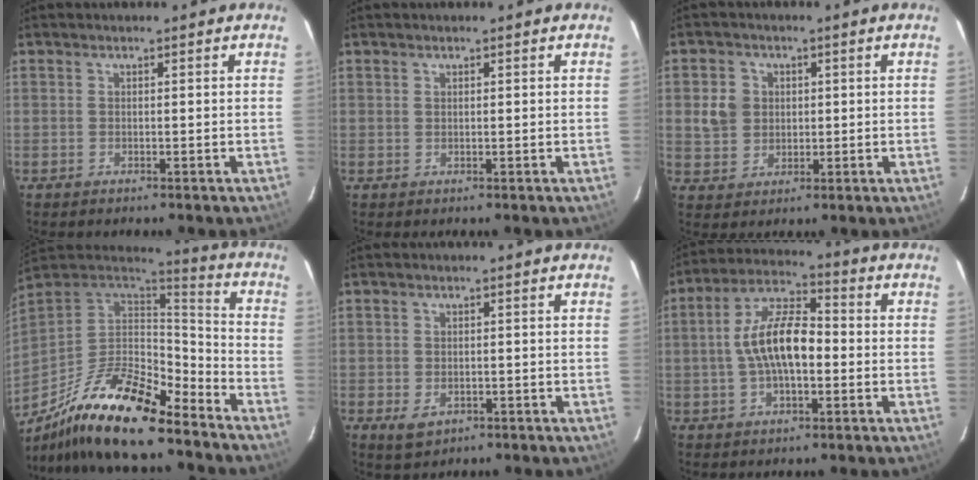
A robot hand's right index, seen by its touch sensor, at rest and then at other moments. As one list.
[{"total": 0.6, "force": [0.3, 0.6, 0.0], "torque": [0.002, 0.004, 0.005]}, {"total": 5.8, "force": [0.8, 5.3, 2.1], "torque": [-0.047, 0.016, 0.020]}, {"total": 21.9, "force": [-15.8, 6.0, 14.0], "torque": [-0.270, -0.027, -0.280]}, {"total": 3.9, "force": [-1.6, 2.8, 2.3], "torque": [-0.049, -0.007, -0.020]}, {"total": 11.6, "force": [-1.0, 5.1, 10.3], "torque": [-0.201, 0.018, -0.020]}]